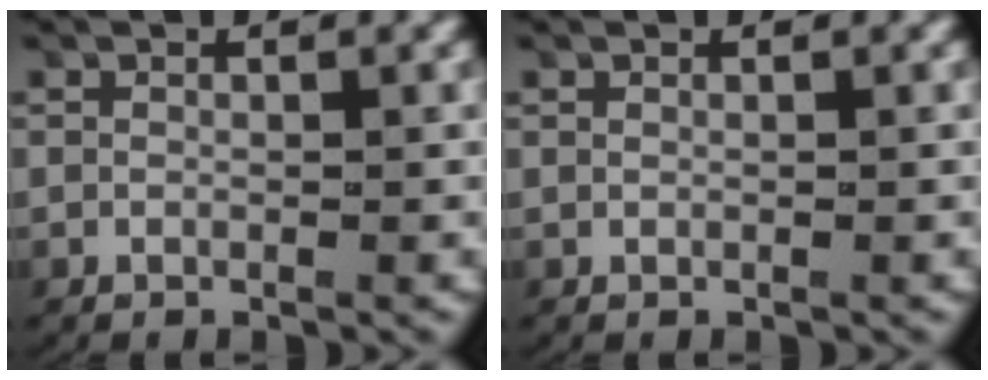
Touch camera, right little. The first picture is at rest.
{"total": 0.0}